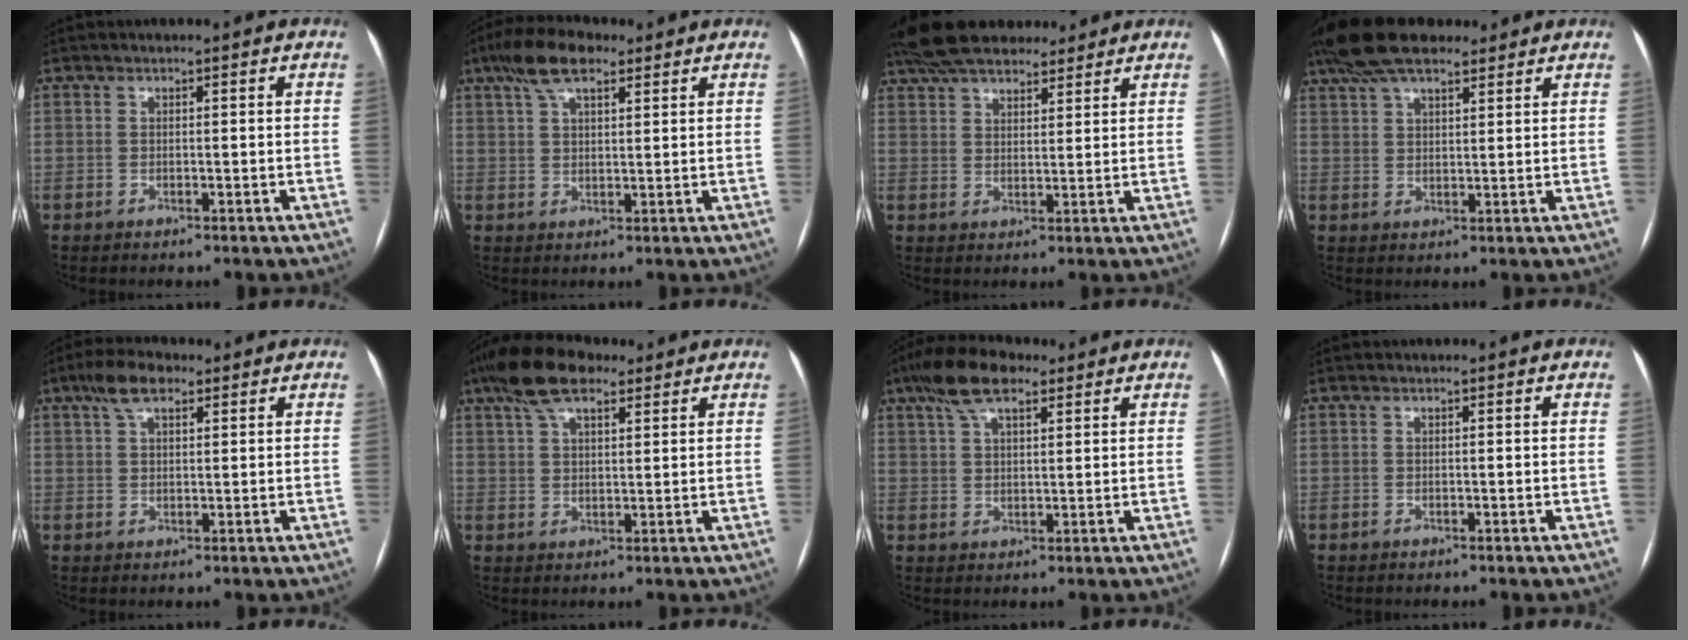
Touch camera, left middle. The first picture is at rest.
{"total": 7.7, "force": [4.9, 2.8, 5.2], "torque": [-0.105, 0.025, 0.087]}
{"total": 15.8, "force": [13.1, 5.5, 6.8], "torque": [-0.127, 0.046, 0.212]}
{"total": 12.2, "force": [9.5, 4.0, 6.5], "torque": [-0.125, 0.051, 0.167]}
{"total": 5.5, "force": [3.4, 2.2, 3.7], "torque": [-0.076, 0.020, 0.061]}
{"total": 9.3, "force": [6.3, 3.6, 5.8], "torque": [-0.116, 0.030, 0.113]}
{"total": 8.5, "force": [5.5, 3.1, 5.7], "torque": [-0.114, 0.027, 0.098]}
{"total": 0.0}